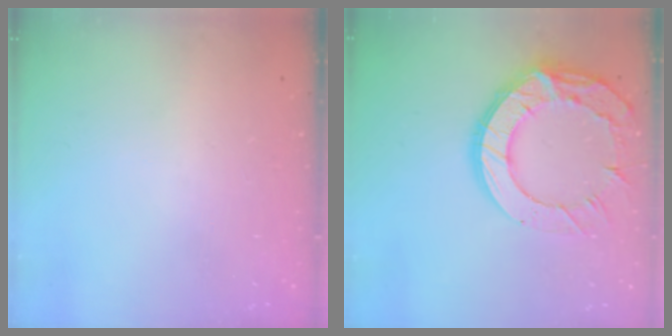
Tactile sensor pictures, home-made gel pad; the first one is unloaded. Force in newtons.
{"total": 18.8, "press": 18.7, "slide": 1.6}